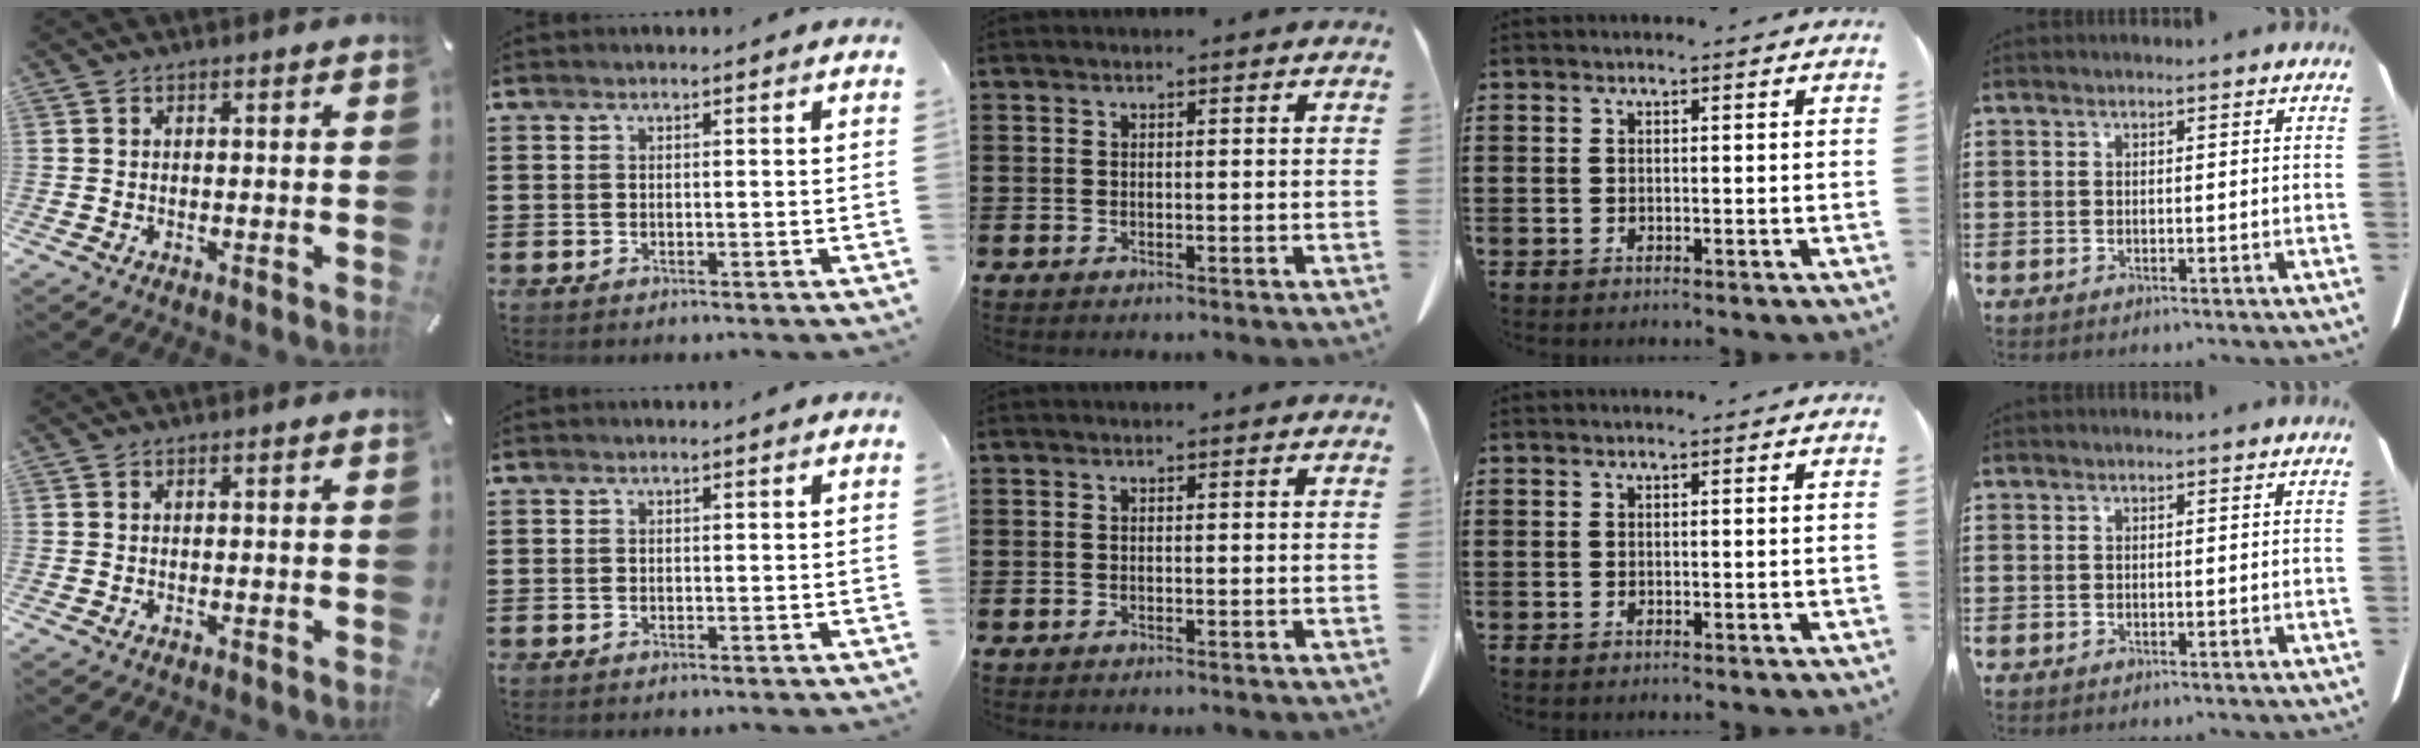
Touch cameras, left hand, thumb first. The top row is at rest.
{}